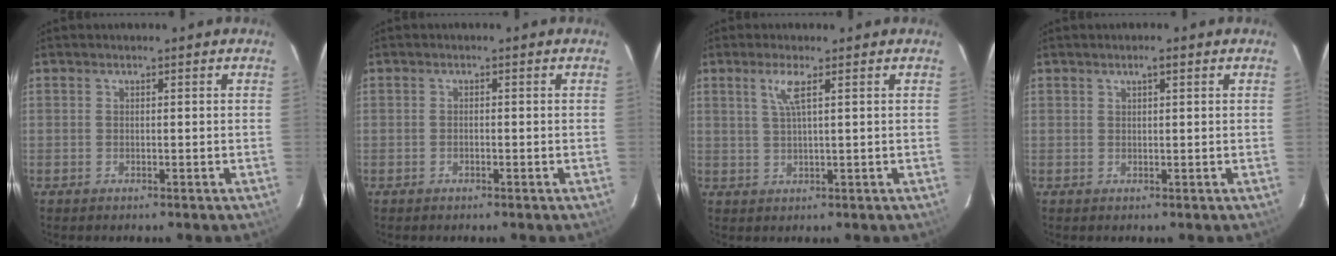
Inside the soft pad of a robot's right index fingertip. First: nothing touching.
{"total": 0.5, "force": [-0.4, 0.2, 0.2], "torque": [-0.004, 0.001, -0.010]}
{"total": 3.4, "force": [1.9, -0.5, 2.8], "torque": [-0.057, -0.005, 0.040]}
{"total": 1.4, "force": [0.8, 0.3, 1.1], "torque": [-0.019, 0.006, 0.013]}